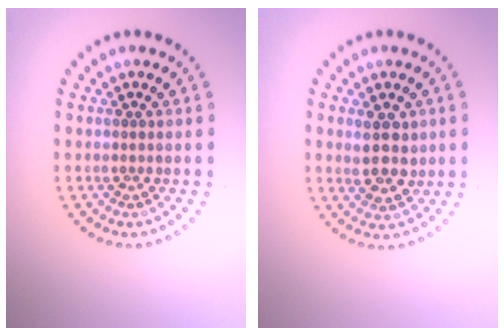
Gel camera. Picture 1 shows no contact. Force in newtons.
{"total": 3.0, "press": 2.8, "slide": 0.9}